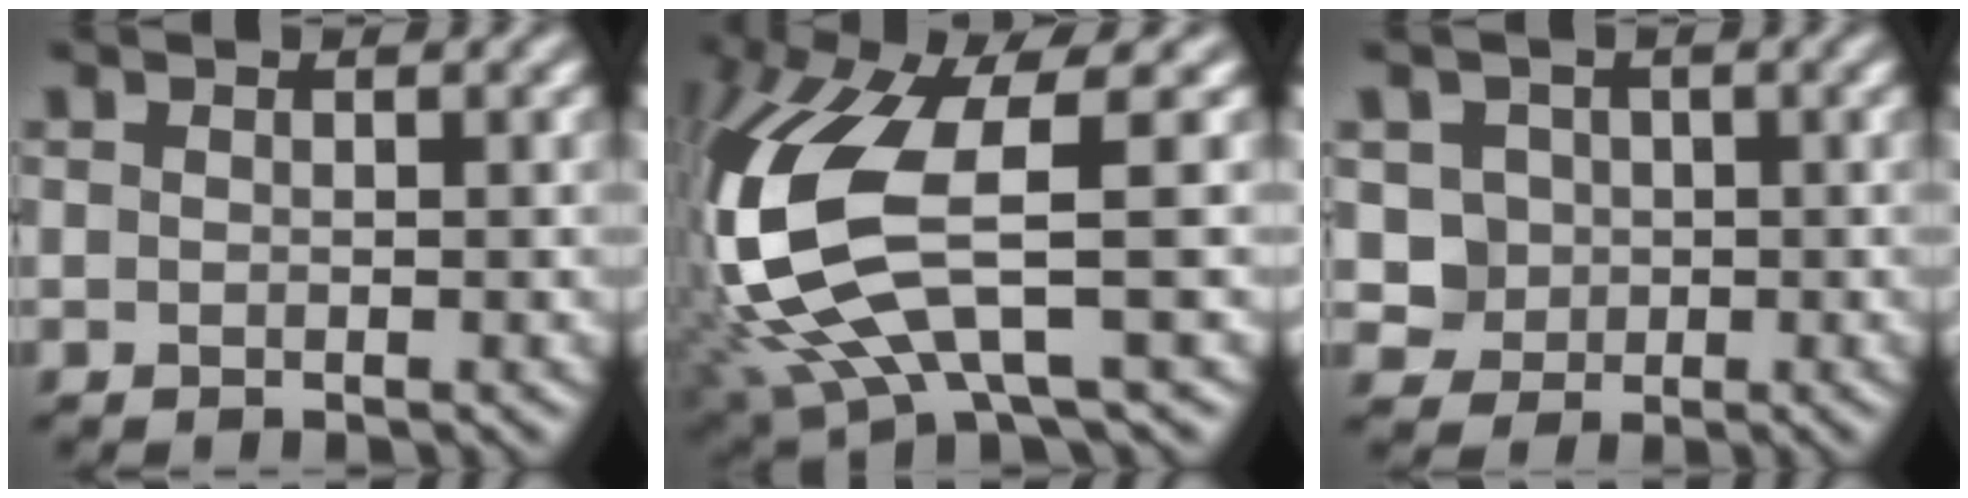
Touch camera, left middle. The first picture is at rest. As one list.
[{"total": 11.8, "force": [-0.3, 4.3, 11.0], "torque": [-0.265, -0.018, -0.004]}, {"total": 3.4, "force": [0.4, 3.2, 1.2], "torque": [-0.017, 0.007, 0.002]}]